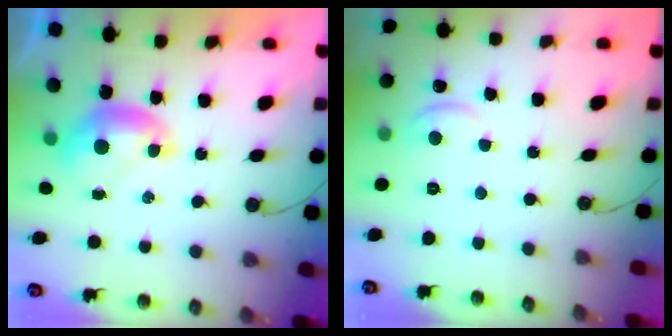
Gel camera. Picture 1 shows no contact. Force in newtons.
{"total": 1.4, "press": 1.4, "slide": 0.5}